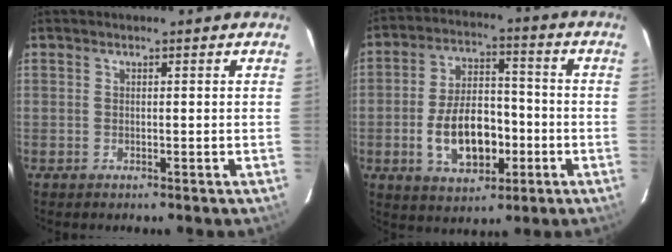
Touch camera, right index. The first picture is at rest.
{"total": 13.0, "force": [-3.7, 7.3, 10.1], "torque": [-0.197, 0.014, -0.049]}